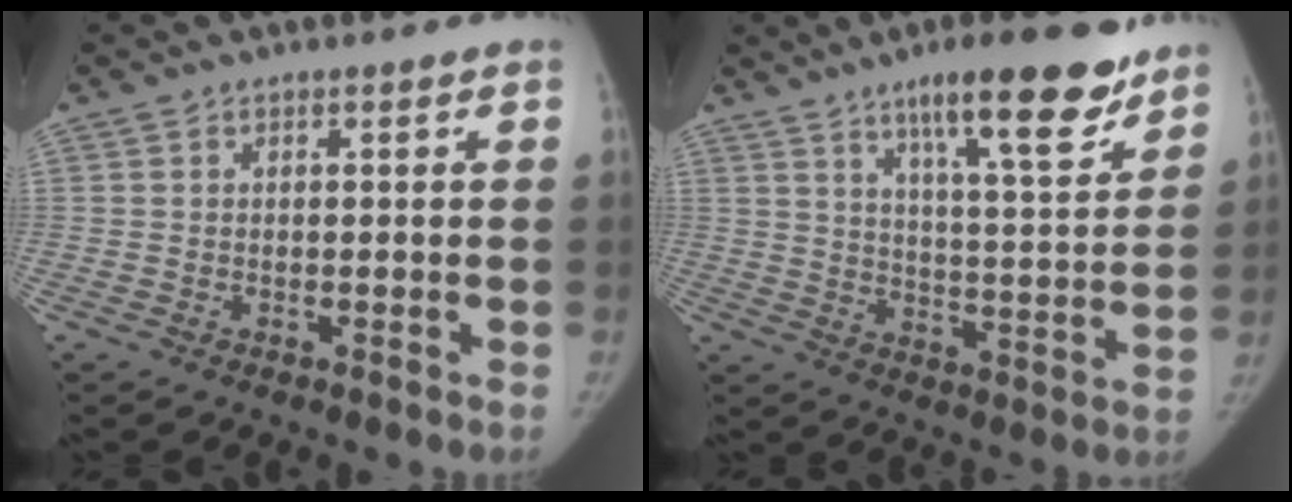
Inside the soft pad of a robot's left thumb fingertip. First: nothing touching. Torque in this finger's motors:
{"motor_torque": [0.90, -0.21, 1.21, -1.18, 0.32]}